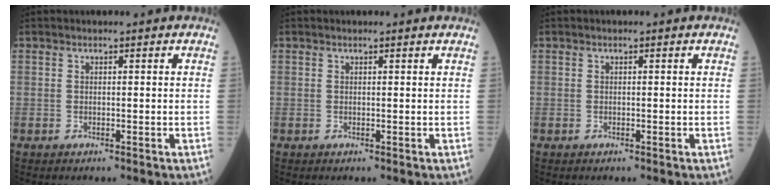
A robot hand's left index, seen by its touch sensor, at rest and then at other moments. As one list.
[{"total": 0.6, "force": [0.6, -0.1, 0.1], "torque": [-0.010, -0.003, 0.008]}, {"total": 0.0}]